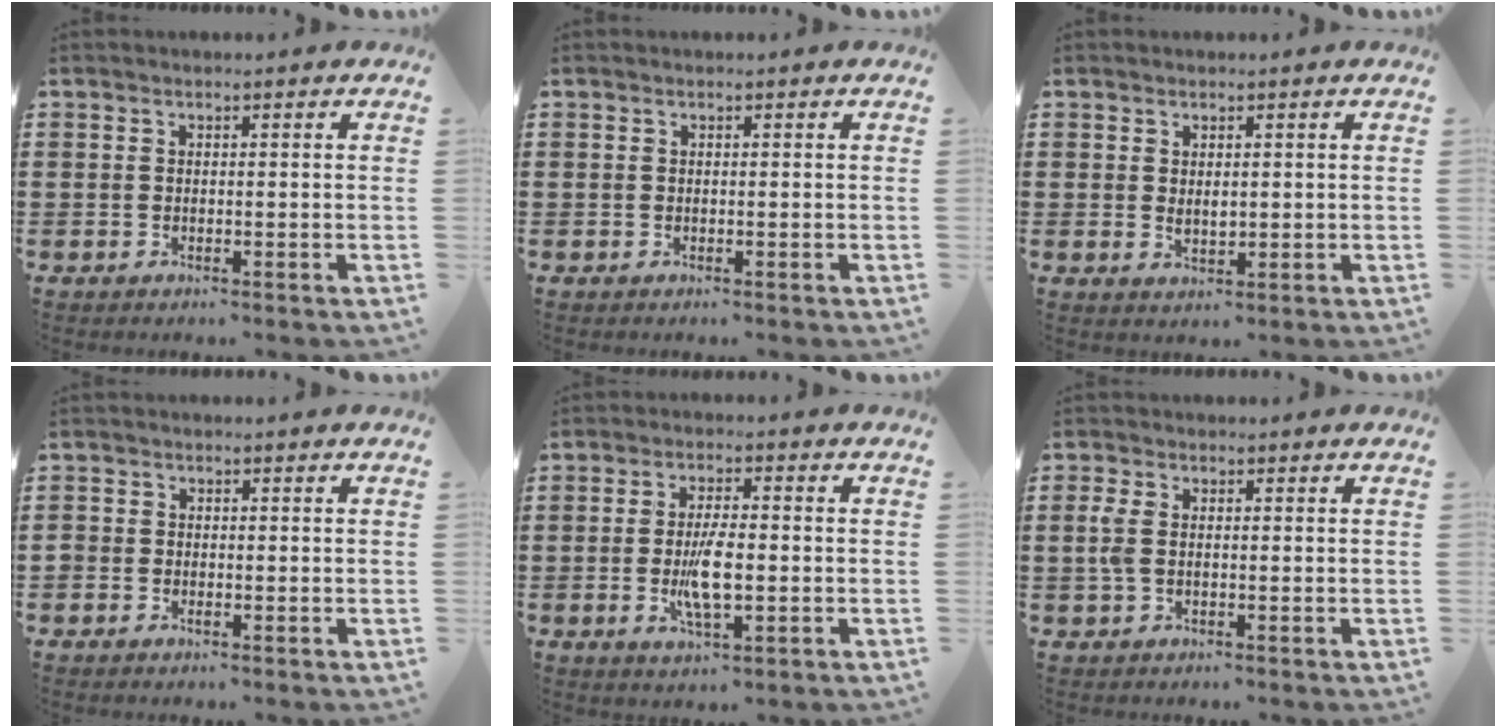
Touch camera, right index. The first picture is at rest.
{"total": 0.0}
{"total": 1.6, "force": [0.5, 0.9, 1.3], "torque": [-0.025, 0.003, 0.009]}
{"total": 1.0, "force": [-0.5, 0.7, 0.4], "torque": [-0.008, 0.000, -0.010]}
{"total": 6.5, "force": [-1.1, 2.2, 6.0], "torque": [-0.124, -0.004, -0.023]}
{"total": 2.7, "force": [-0.1, 1.5, 2.3], "torque": [-0.068, -0.003, -0.009]}